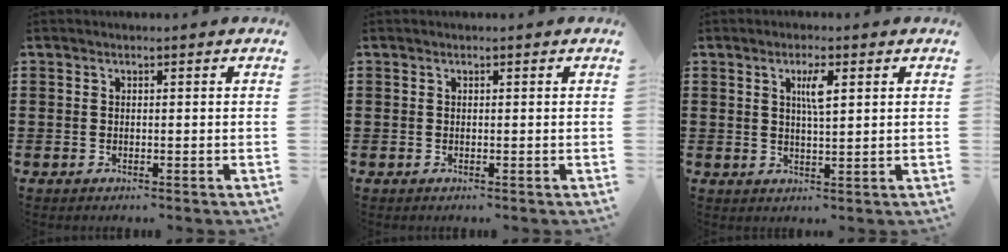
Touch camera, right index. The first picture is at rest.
{"total": 0.0}
{"total": 3.5, "force": [1.2, 0.7, 3.2], "torque": [-0.058, 0.003, 0.015]}